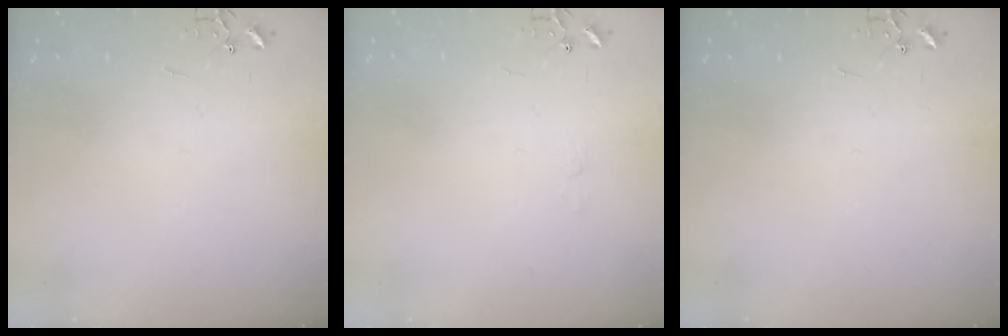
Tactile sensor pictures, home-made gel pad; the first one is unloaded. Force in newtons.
{"total": 3.6, "press": 3.6, "slide": 0.4}
{"total": 0.0}